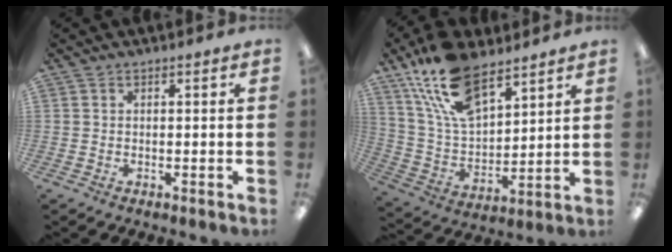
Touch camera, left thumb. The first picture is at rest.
{"total": 18.6, "force": [12.3, 8.8, 10.8], "torque": [-0.221, -0.052, 0.223]}